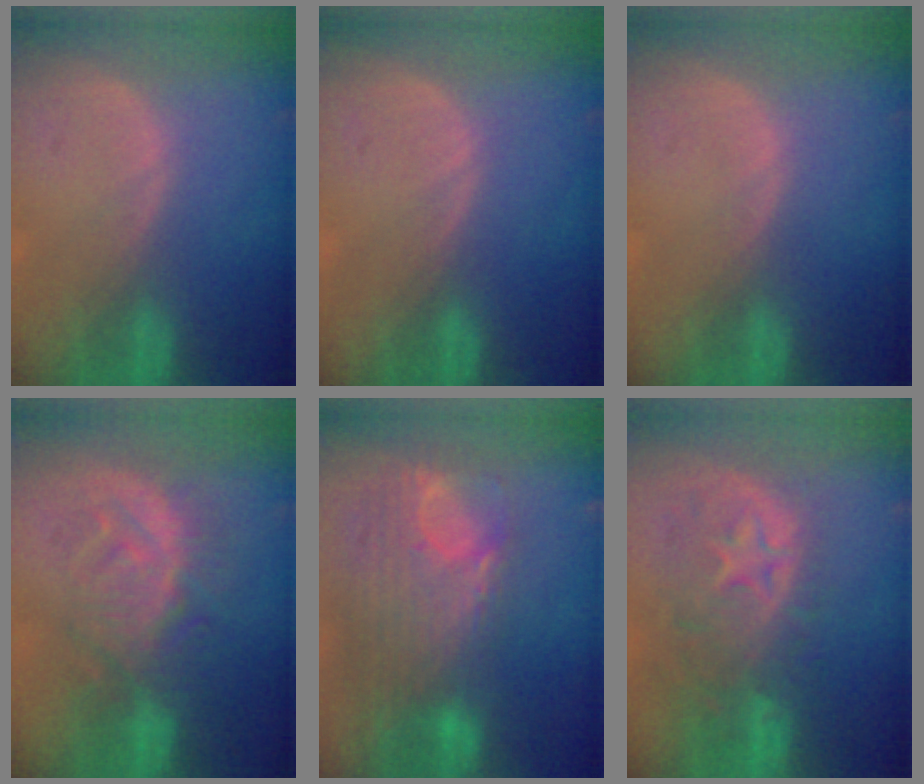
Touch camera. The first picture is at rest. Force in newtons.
{"total": 0.0}
{"total": 0.0}
{"total": 9.2, "press": 8.6, "slide": 3.2}
{"total": 12.2, "press": 10.3, "slide": 6.5}
{"total": 10.8, "press": 9.7, "slide": 4.8}